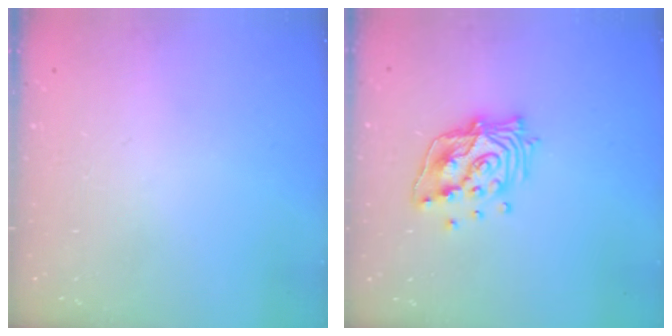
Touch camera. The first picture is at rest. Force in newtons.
{"total": 14.7, "press": 14.6, "slide": 1.3}